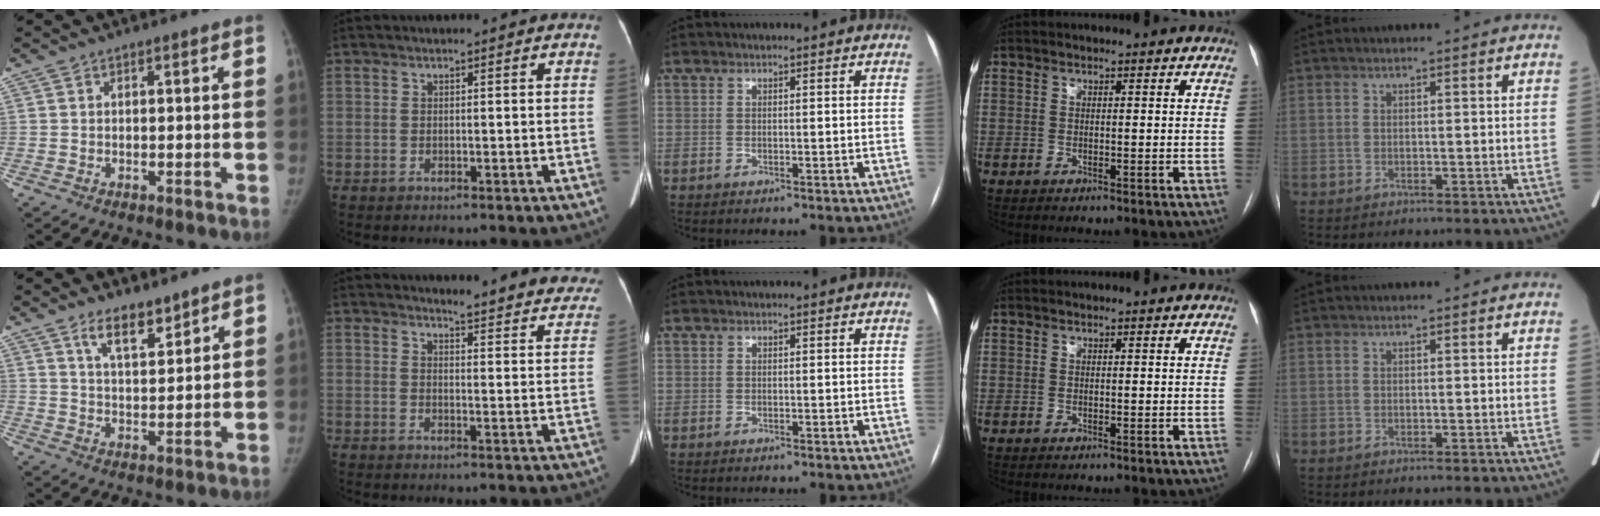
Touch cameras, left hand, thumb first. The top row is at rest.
{"thumb": {"total": 6.5, "force": [4.9, 2.4, 3.6], "torque": [-0.040, -0.041, 0.087]}, "index": {"total": 14.9, "force": [14.4, 2.1, 3.0], "torque": [-0.004, -0.069, 0.134]}}